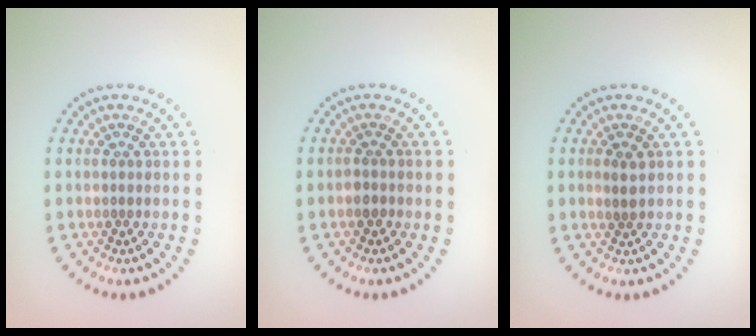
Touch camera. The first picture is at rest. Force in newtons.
{"total": 1.0, "press": 0.8, "slide": 0.5}
{"total": 1.1, "press": 1.1, "slide": 0.4}